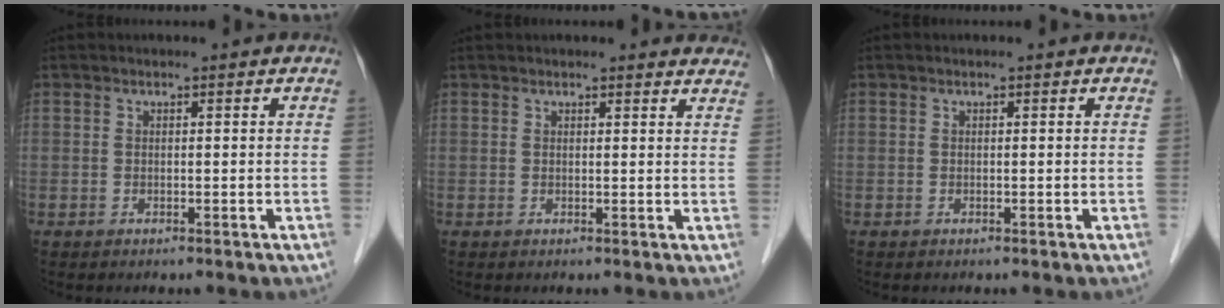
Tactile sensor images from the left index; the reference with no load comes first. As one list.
[{"total": 6.6, "force": [6.3, 1.2, 1.3], "torque": [0.007, -0.001, 0.046]}, {"total": 0.0}]